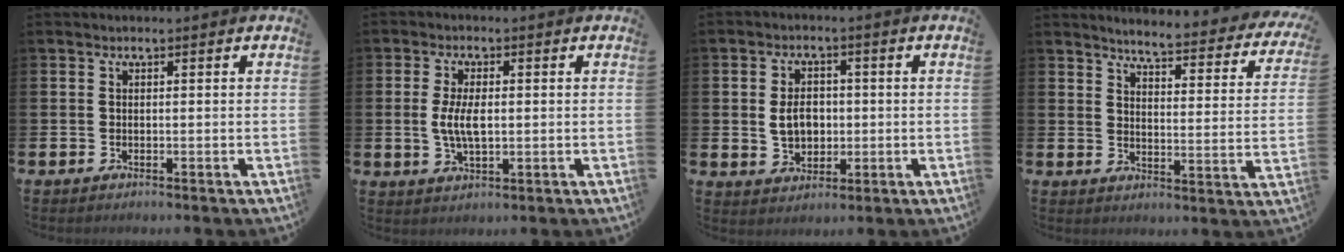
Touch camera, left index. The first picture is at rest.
{"total": 5.0, "force": [0.3, 2.2, 4.5], "torque": [-0.080, -0.001, -0.003]}
{"total": 4.8, "force": [0.2, 3.5, 3.3], "torque": [-0.048, 0.007, -0.005]}
{"total": 4.4, "force": [4.2, 0.2, 1.1], "torque": [-0.039, -0.041, 0.065]}